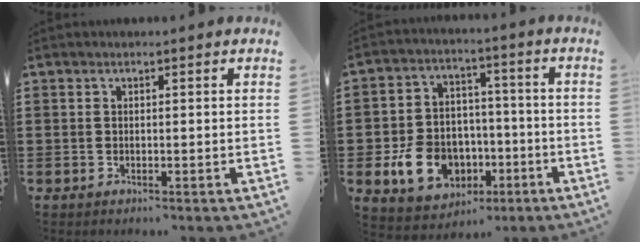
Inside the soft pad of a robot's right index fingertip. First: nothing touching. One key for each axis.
{"total": 10.5, "fx": -3.4, "fy": 8.2, "fz": 5.6, "tx": -0.138, "ty": 0.016, "tz": -0.060}